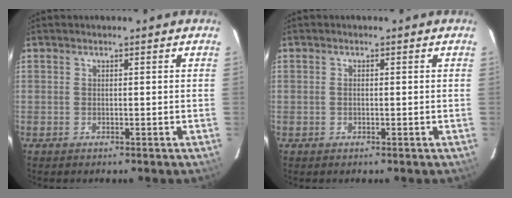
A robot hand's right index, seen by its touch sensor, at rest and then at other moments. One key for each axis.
{"total": 0.9, "fx": -0.1, "fy": 0.6, "fz": 0.7, "tx": -0.013, "ty": 0.001, "tz": -0.002}